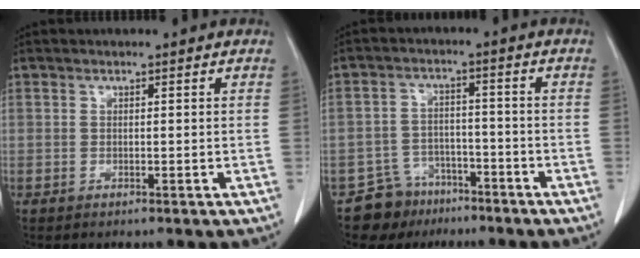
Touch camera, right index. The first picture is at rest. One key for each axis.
{"total": 6.6, "fx": -4.9, "fy": 4.4, "fz": -0.2, "tx": 0.009, "ty": 0.017, "tz": -0.082}